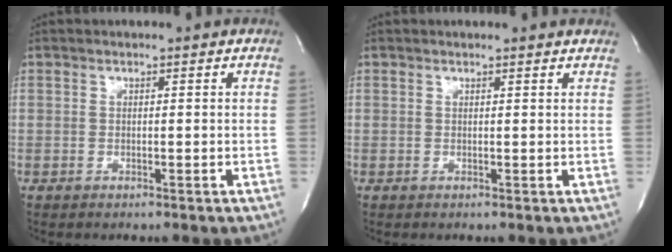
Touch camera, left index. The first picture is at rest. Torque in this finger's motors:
{"motor_torque": [0.41, -0.52, 0.05, 0.00]}